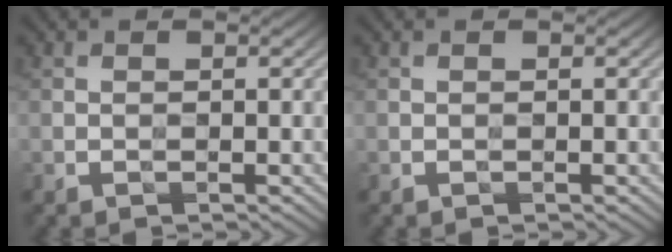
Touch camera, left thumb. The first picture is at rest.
{"total": 0.0}